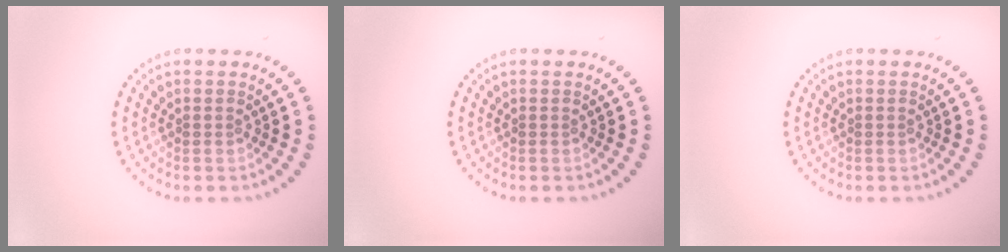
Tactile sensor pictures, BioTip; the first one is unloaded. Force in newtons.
{"total": 0.0}
{"total": 0.0}